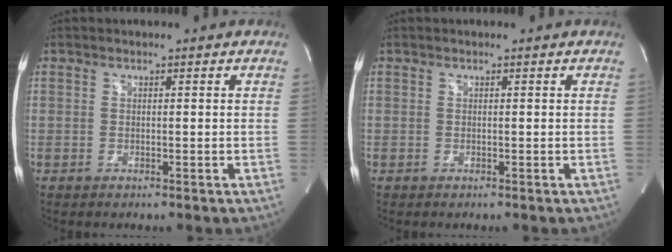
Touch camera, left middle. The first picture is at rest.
{"total": 0.0}